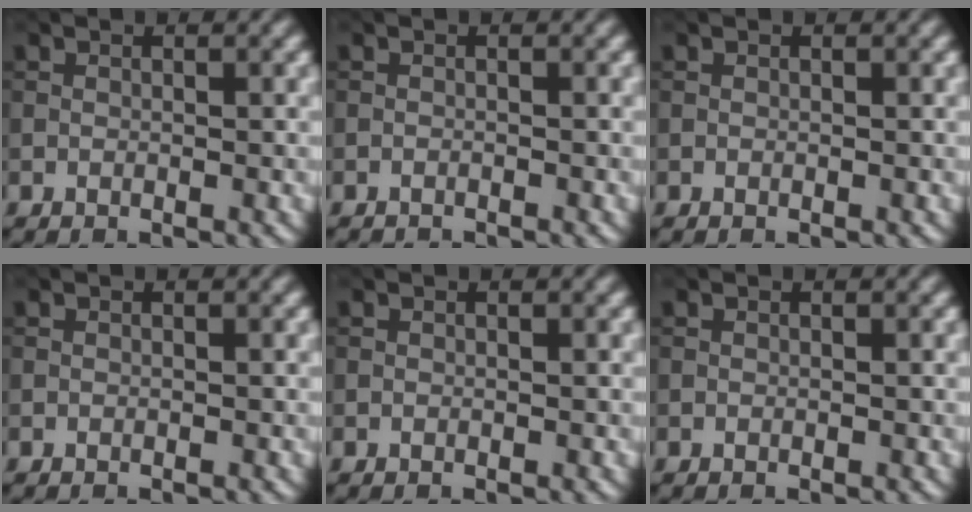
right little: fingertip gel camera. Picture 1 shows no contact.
{"total": 1.1, "force": [-1.1, 0.1, 0.1], "torque": [0.000, -0.008, -0.024]}
{"total": 0.0}
{"total": 0.0}
{"total": 0.0}
{"total": 0.0}